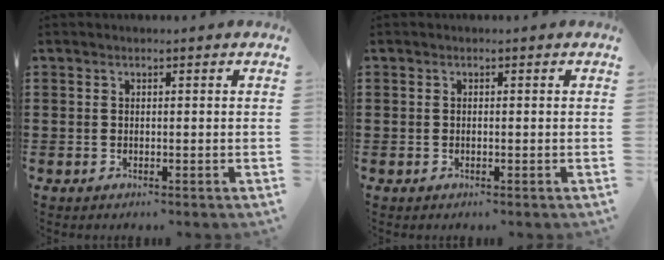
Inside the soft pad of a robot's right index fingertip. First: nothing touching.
{"total": 0.0}